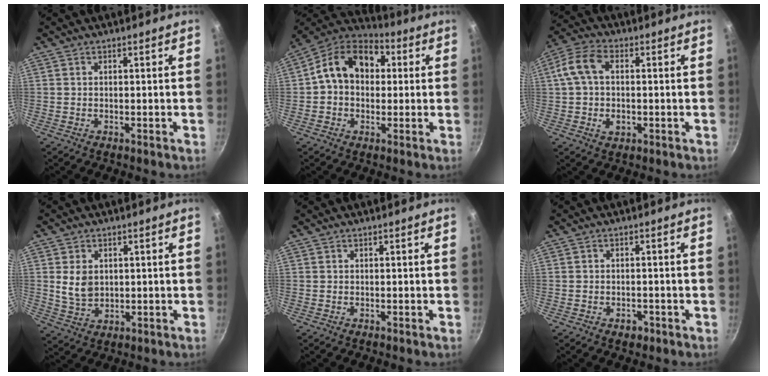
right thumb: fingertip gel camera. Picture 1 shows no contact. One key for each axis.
{"total": 13.9, "fx": 1.7, "fy": 10.2, "fz": 9.3, "tx": -0.129, "ty": 0.034, "tz": 0.016}
{"total": 9.7, "fx": 0.6, "fy": 6.3, "fz": 7.3, "tx": -0.142, "ty": 0.020, "tz": 0.010}
{"total": 5.4, "fx": 1.0, "fy": 4.0, "fz": 3.4, "tx": -0.046, "ty": -0.011, "tz": 0.030}
{"total": 0.0}
{"total": 1.9, "fx": -1.0, "fy": 1.3, "fz": 0.9, "tx": -0.008, "ty": 0.005, "tz": -0.012}